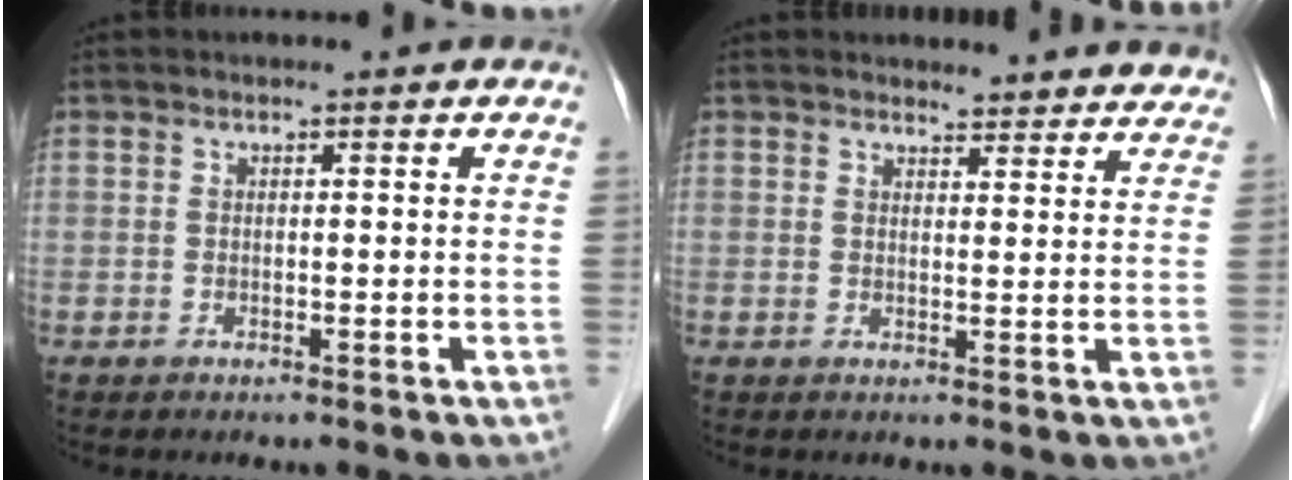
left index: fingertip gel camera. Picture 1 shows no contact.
{"total": 8.7, "force": [8.3, 2.3, 0.5], "torque": [0.035, -0.006, 0.065]}